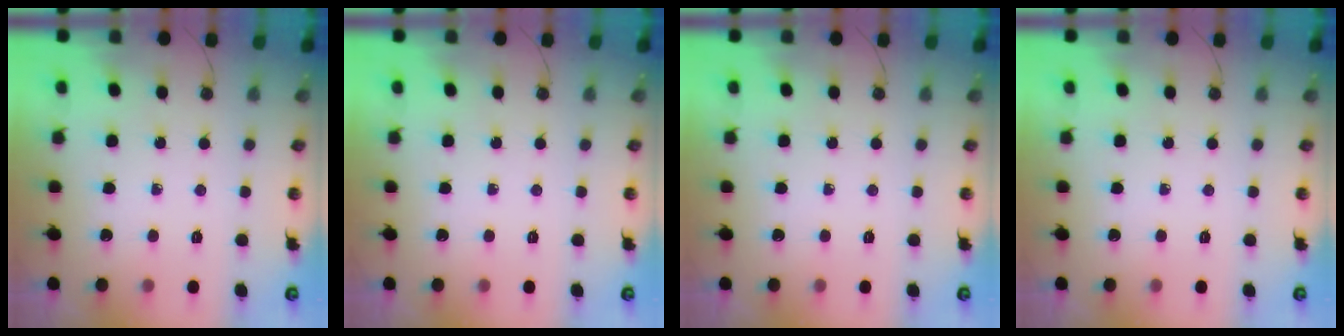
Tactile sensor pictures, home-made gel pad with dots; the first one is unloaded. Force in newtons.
{"total": 0.0}
{"total": 0.0}
{"total": 0.0}